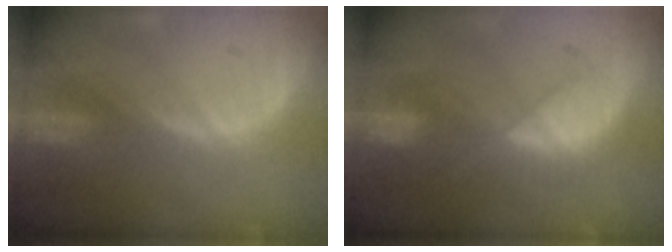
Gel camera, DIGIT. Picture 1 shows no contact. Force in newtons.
{"total": 7.2, "press": 6.6, "slide": 2.9}